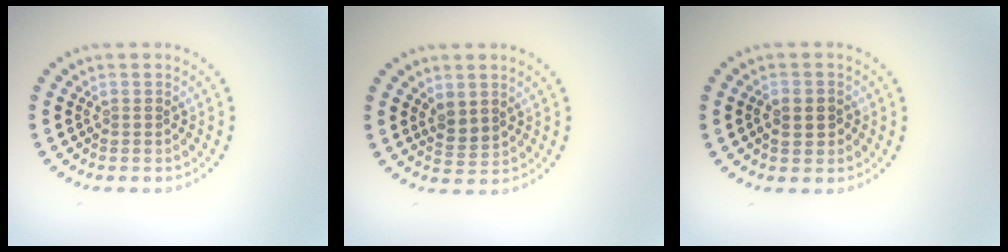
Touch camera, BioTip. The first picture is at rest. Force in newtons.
{"total": 1.8, "press": 1.6, "slide": 0.9}
{"total": 2.5, "press": 2.5, "slide": 0.2}